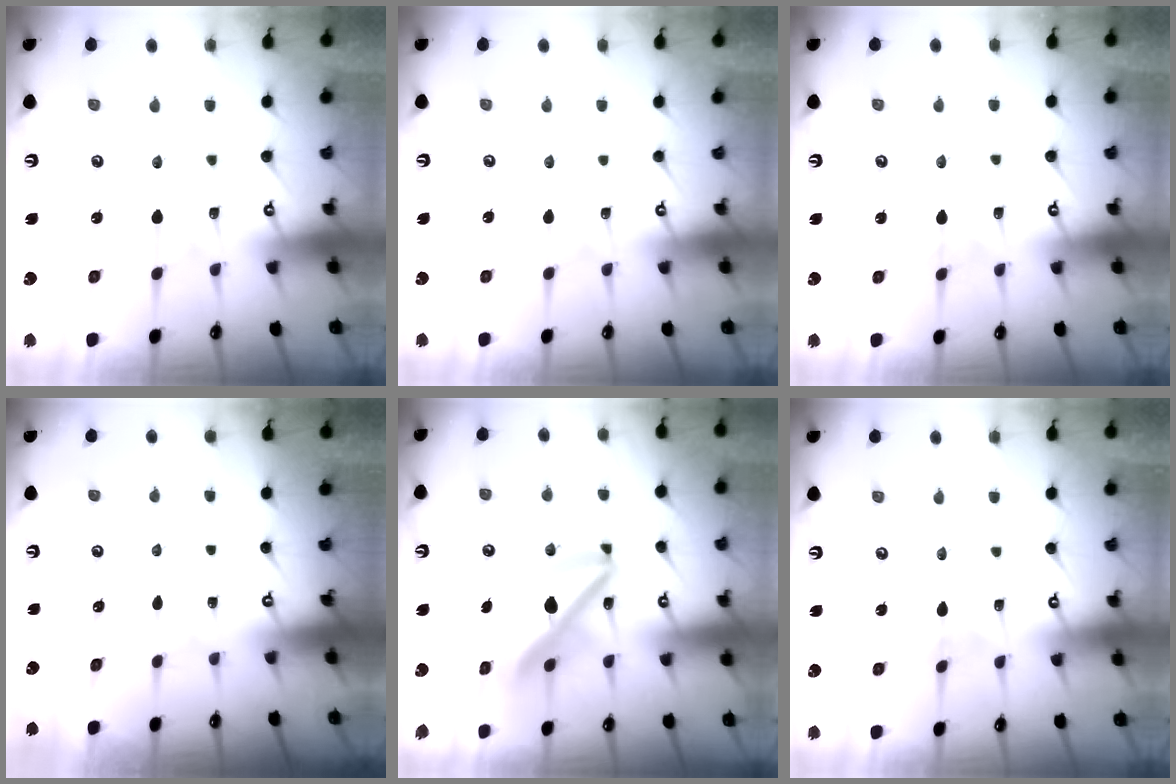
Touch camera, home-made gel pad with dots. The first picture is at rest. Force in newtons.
{"total": 2.6, "press": 2.6, "slide": 0.3}
{"total": 1.7, "press": 1.7, "slide": 0.2}
{"total": 0.0}
{"total": 16.8, "press": 16.6, "slide": 2.1}
{"total": 3.6, "press": 3.6, "slide": 0.2}